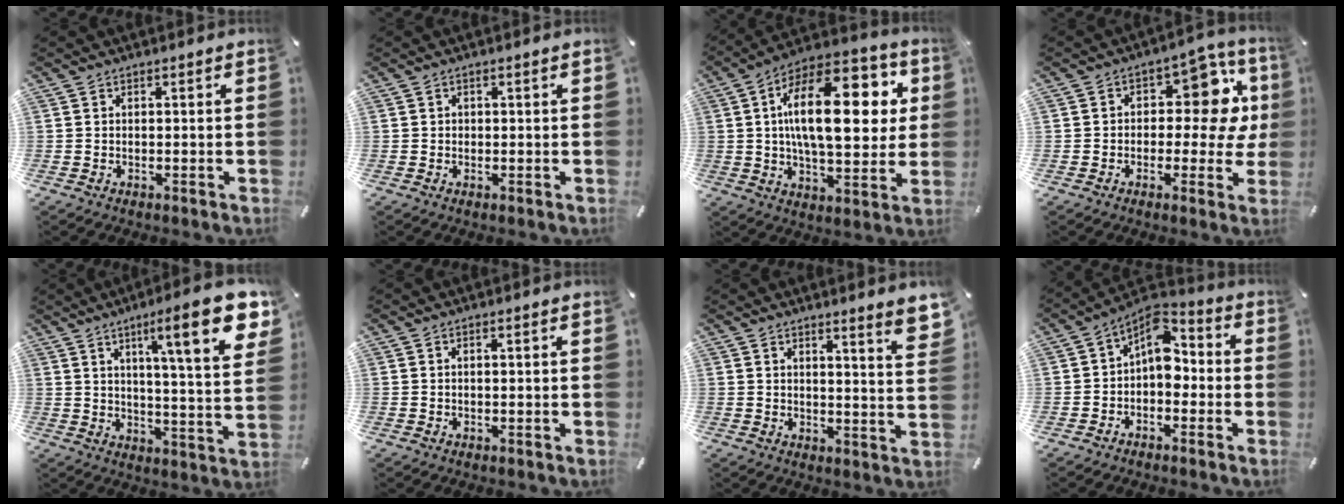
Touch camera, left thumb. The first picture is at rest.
{"total": 0.5, "force": [0.0, 0.5, 0.2], "torque": [-0.006, 0.003, 0.000]}
{"total": 24.0, "force": [5.6, 11.6, 20.3], "torque": [-0.334, -0.019, 0.081]}
{"total": 13.8, "force": [2.4, 8.5, 10.6], "torque": [-0.126, -0.019, 0.037]}
{"total": 18.3, "force": [9.0, 2.9, 15.7], "torque": [-0.229, -0.049, 0.126]}
{"total": 0.9, "force": [0.1, 0.1, 0.9], "torque": [-0.016, -0.001, 0.001]}
{"total": 6.1, "force": [4.4, 0.1, 4.2], "torque": [-0.066, -0.033, 0.073]}
{"total": 7.3, "force": [-0.1, 5.3, 5.0], "torque": [-0.077, -0.011, -0.008]}